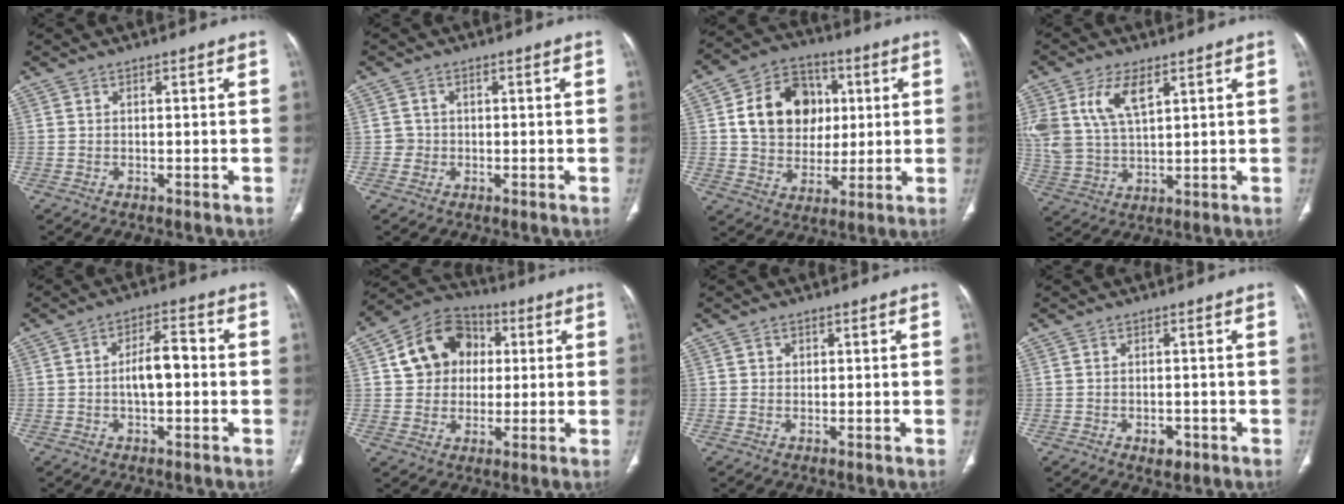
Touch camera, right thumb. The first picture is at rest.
{"total": 2.0, "force": [-0.3, 2.0, 0.1], "torque": [0.011, 0.008, -0.006]}
{"total": 16.1, "force": [3.2, 13.0, 8.9], "torque": [-0.112, 0.007, 0.057]}
{"total": 11.3, "force": [4.9, 5.8, 8.4], "torque": [-0.178, -0.010, 0.106]}
{"total": 6.9, "force": [-0.4, 3.3, 6.0], "torque": [-0.096, 0.021, -0.014]}
{"total": 13.4, "force": [2.7, 11.2, 6.8], "torque": [-0.084, 0.012, 0.039]}
{"total": 1.3, "force": [0.4, 1.1, 0.4], "torque": [0.001, 0.001, 0.005]}
{"total": 2.7, "force": [-1.2, 1.8, 1.7], "torque": [-0.017, 0.002, -0.011]}